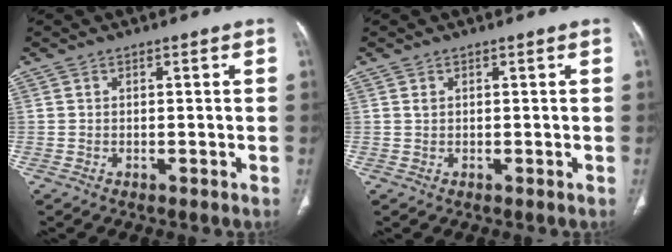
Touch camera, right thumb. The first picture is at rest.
{"total": 0.5, "force": [0.3, 0.4, 0.3], "torque": [-0.006, 0.003, 0.006]}